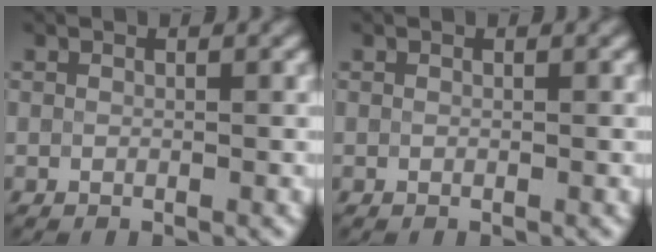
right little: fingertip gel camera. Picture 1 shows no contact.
{"total": 0.0}